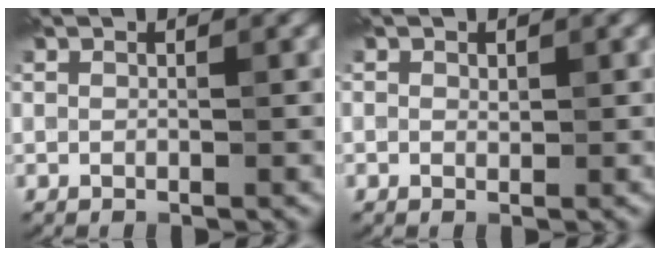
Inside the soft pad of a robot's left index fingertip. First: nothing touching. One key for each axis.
{"total": 0.6, "fx": 0.2, "fy": 0.4, "fz": 0.3, "tx": -0.005, "ty": -0.001, "tz": 0.001}